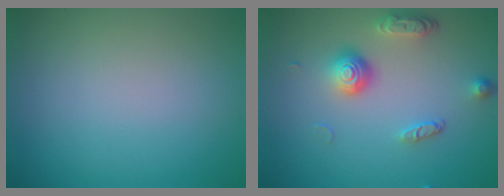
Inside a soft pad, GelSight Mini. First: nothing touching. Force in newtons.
{"total": 3.8, "press": 2.8, "slide": 2.5}